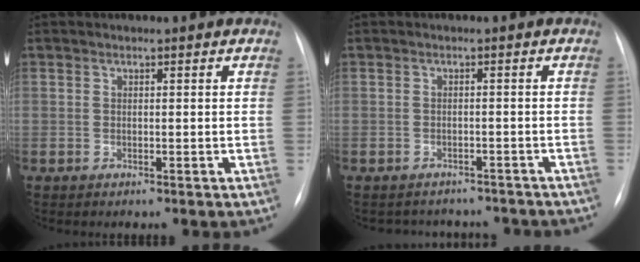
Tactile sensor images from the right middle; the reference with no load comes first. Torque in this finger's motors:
{"motor_torque": [-0.38, -0.38, -0.14, -0.05]}